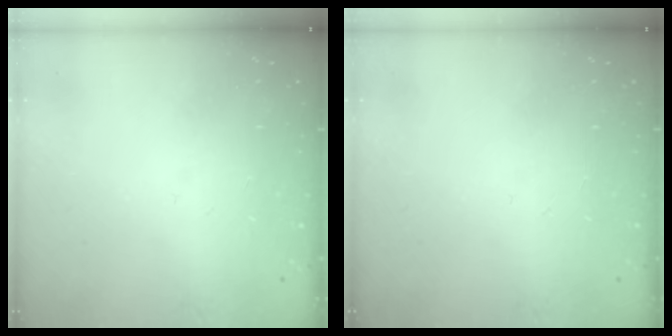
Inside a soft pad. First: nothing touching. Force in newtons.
{"total": 0.0}